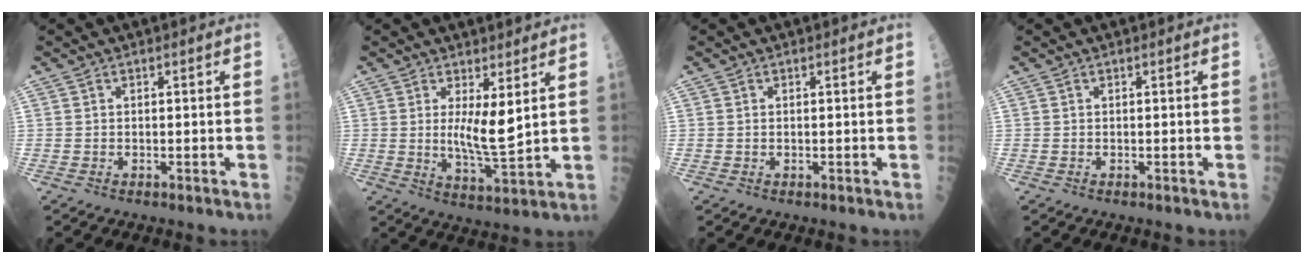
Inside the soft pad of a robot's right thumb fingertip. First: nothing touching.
{"total": 6.4, "force": [2.0, 1.3, 6.0], "torque": [-0.107, -0.029, 0.043]}
{"total": 0.0}
{"total": 0.0}